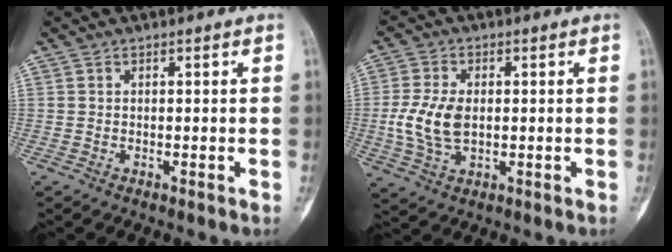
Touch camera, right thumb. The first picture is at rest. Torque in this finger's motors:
{"motor_torque": [1.25, 1.25, 0.66, -0.80, 0.19]}